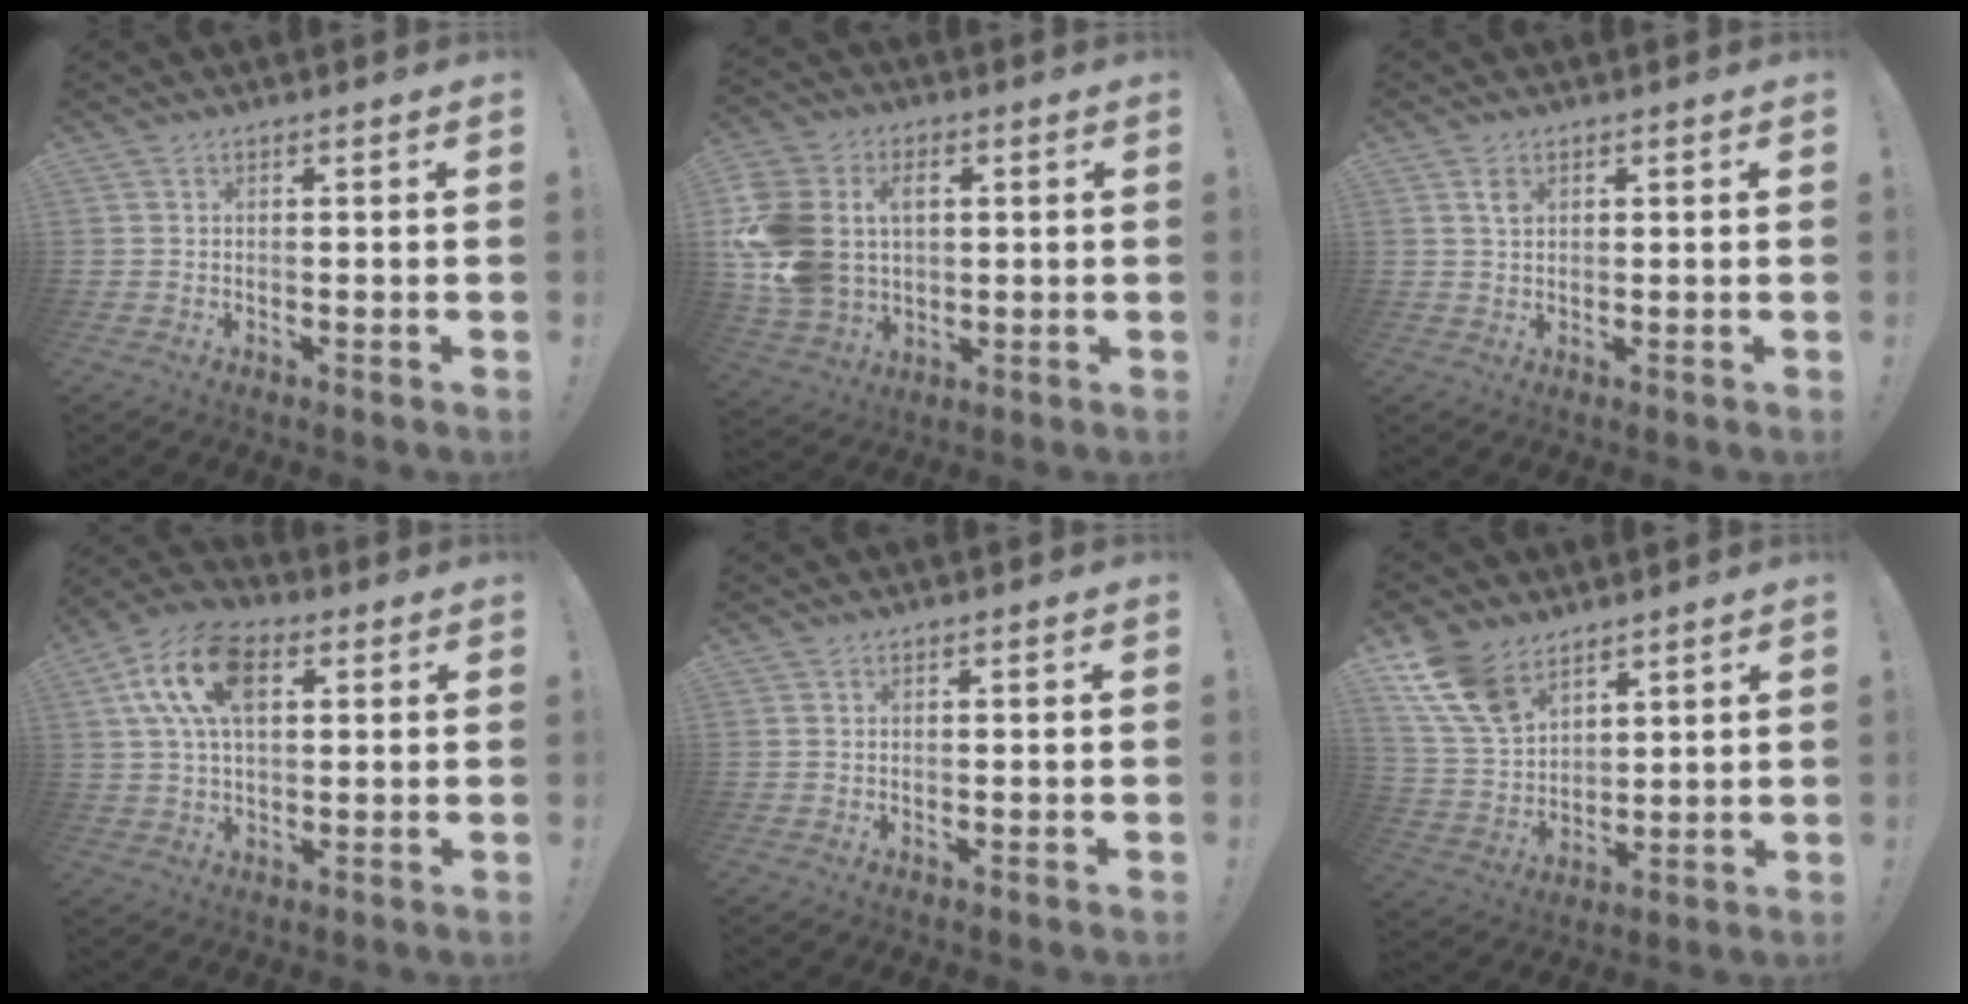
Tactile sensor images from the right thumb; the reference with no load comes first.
{"total": 17.2, "force": [3.5, 13.3, 10.4], "torque": [-0.213, -0.010, 0.066]}
{"total": 2.4, "force": [1.1, 1.4, 1.6], "torque": [-0.010, -0.008, 0.015]}
{"total": 15.9, "force": [5.3, 9.3, 11.8], "torque": [-0.221, 0.001, 0.095]}
{"total": 0.0}
{"total": 14.1, "force": [9.1, 8.3, 6.8], "torque": [-0.136, -0.048, 0.177]}